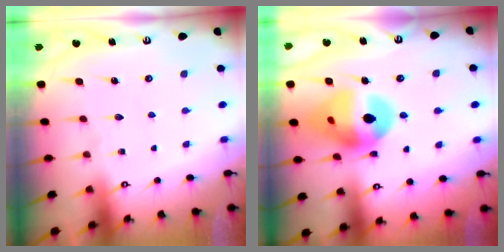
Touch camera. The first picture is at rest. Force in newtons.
{"total": 17.3, "press": 17.2, "slide": 1.9}